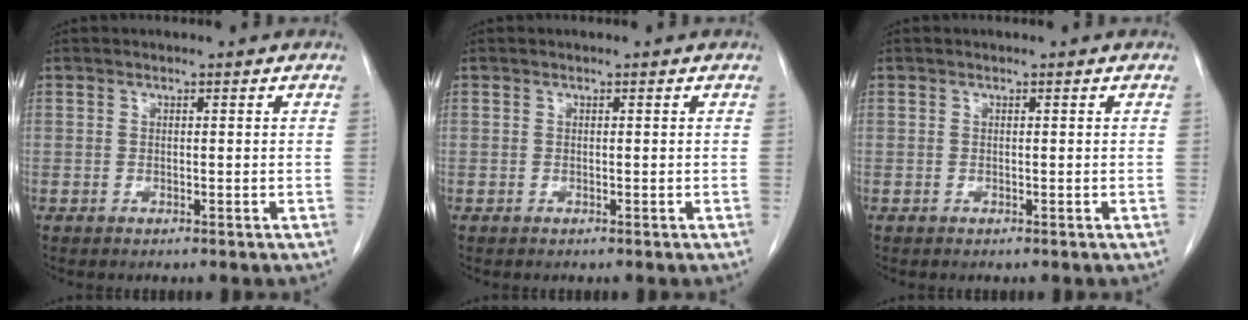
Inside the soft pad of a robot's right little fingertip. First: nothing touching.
{"total": 0.0}
{"total": 0.0}